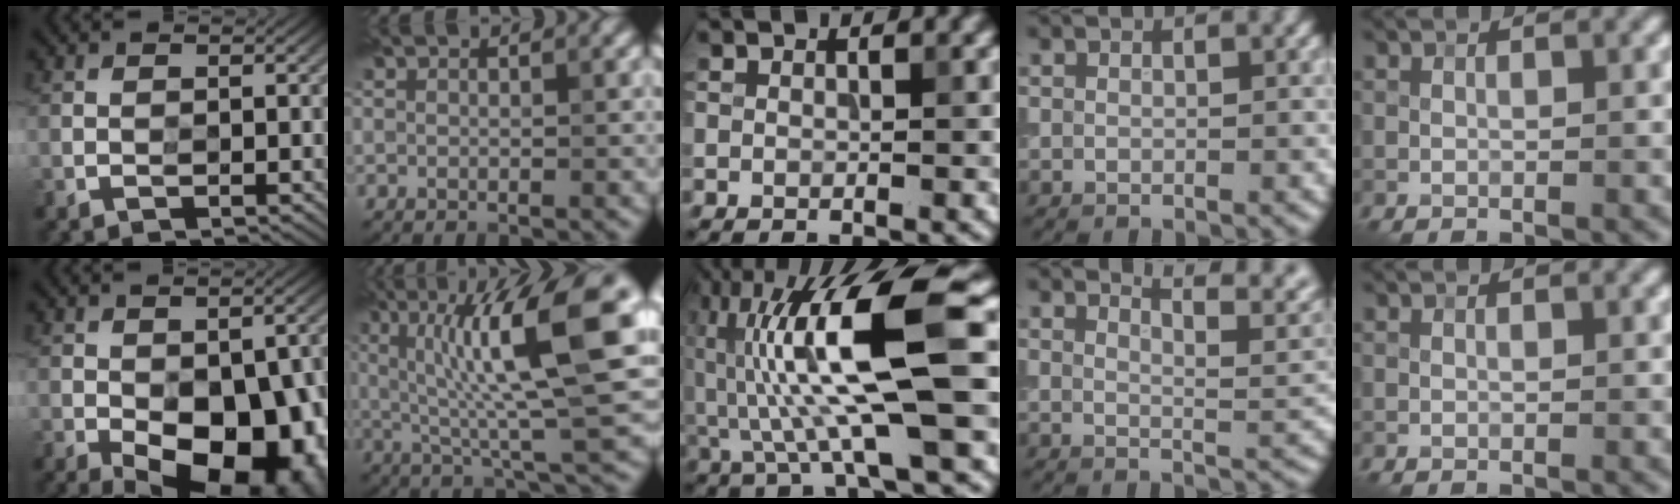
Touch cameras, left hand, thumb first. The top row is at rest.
{"thumb": {"total": 18.8, "force": [-8.6, 10.4, 13.0], "torque": [-0.162, -0.037, -0.089]}, "index": {"total": 11.6, "force": [2.6, 2.0, 11.2], "torque": [-0.174, 0.009, 0.045]}, "middle": {"total": 12.2, "force": [0.1, 2.2, 12.0], "torque": [-0.230, 0.024, 0.004]}, "ring": {"total": 6.0, "force": [4.5, 1.3, 3.7], "torque": [-0.040, 0.014, 0.061]}}